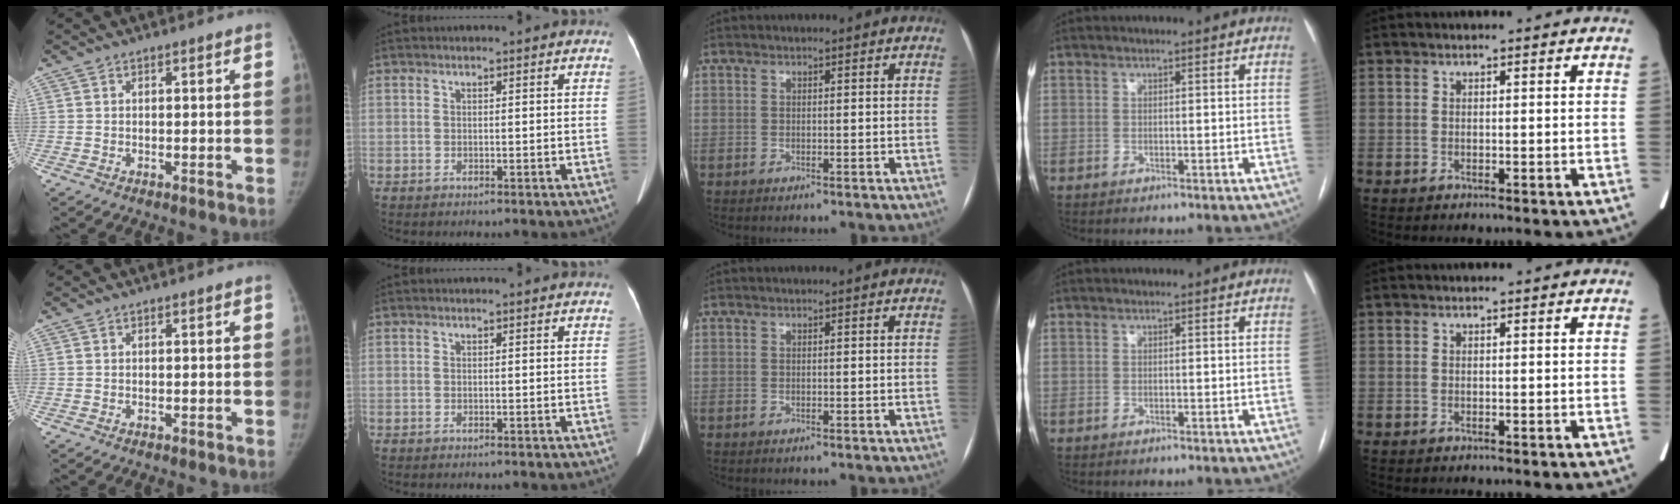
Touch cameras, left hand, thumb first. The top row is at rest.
{}